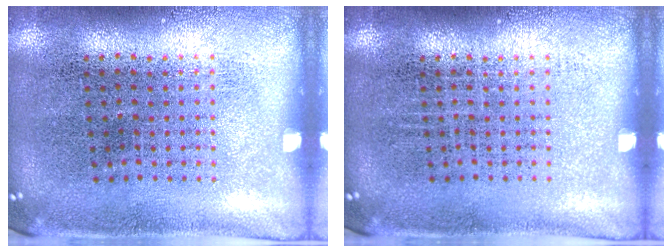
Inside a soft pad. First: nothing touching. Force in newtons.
{"total": 0.0}